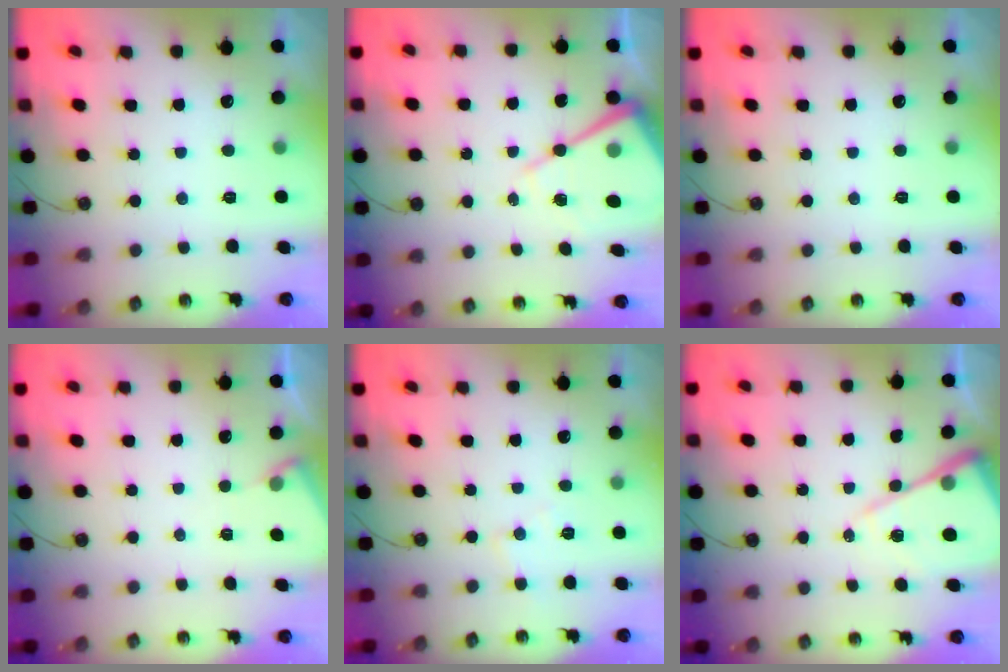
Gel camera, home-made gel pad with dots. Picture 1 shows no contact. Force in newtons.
{"total": 12.5, "press": 12.4, "slide": 1.0}
{"total": 0.0}
{"total": 3.8, "press": 3.7, "slide": 0.6}
{"total": 5.2, "press": 5.2, "slide": 0.8}
{"total": 12.3, "press": 12.2, "slide": 1.1}